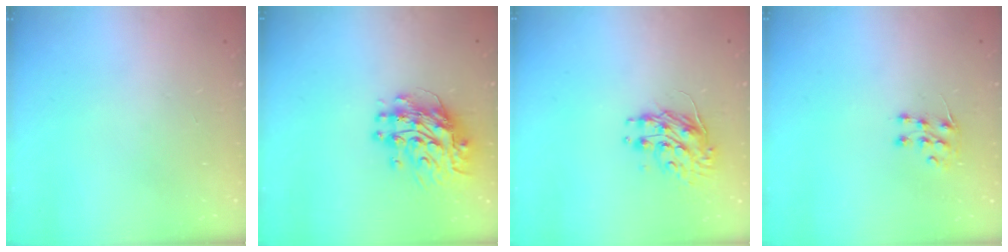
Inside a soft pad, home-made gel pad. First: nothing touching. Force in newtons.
{"total": 12.5, "press": 12.5, "slide": 1.1}
{"total": 8.9, "press": 8.9, "slide": 0.3}
{"total": 6.7, "press": 6.5, "slide": 1.4}